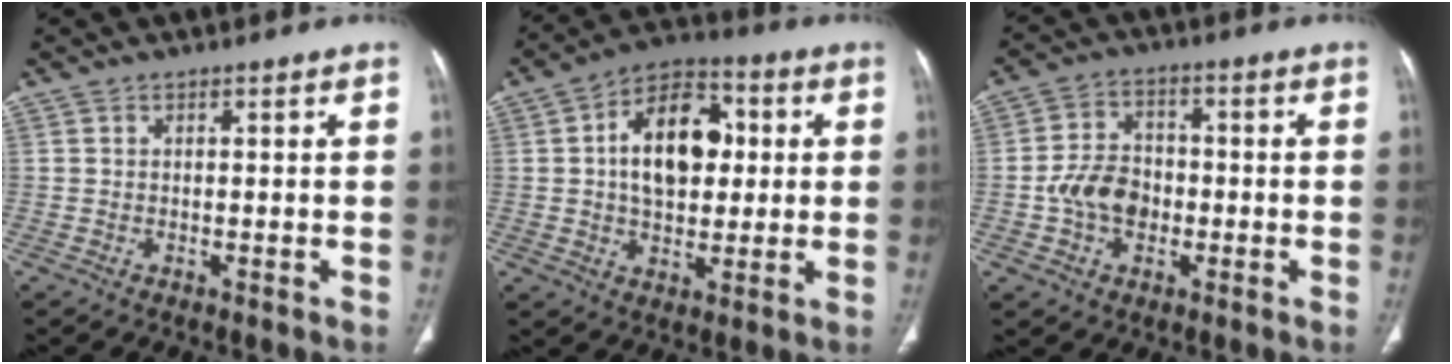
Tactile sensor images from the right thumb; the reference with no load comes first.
{"total": 15.7, "force": [2.3, 10.0, 11.8], "torque": [-0.153, 0.016, 0.029]}
{"total": 8.4, "force": [-1.7, 6.4, 5.2], "torque": [-0.074, 0.023, -0.037]}